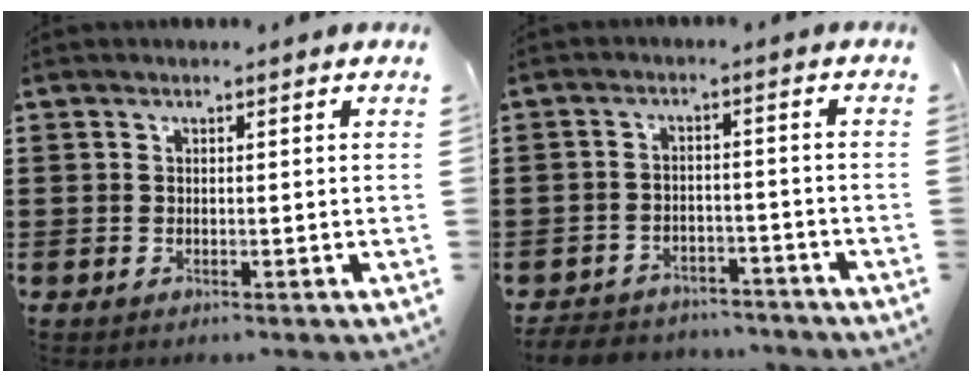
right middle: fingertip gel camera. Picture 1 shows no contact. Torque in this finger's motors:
{"motor_torque": [0.21, -0.11, 0.09, 0.03]}